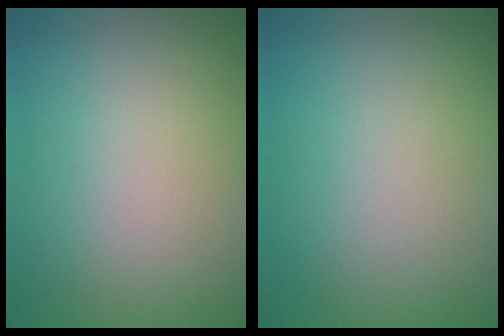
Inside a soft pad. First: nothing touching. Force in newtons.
{"total": 0.0}